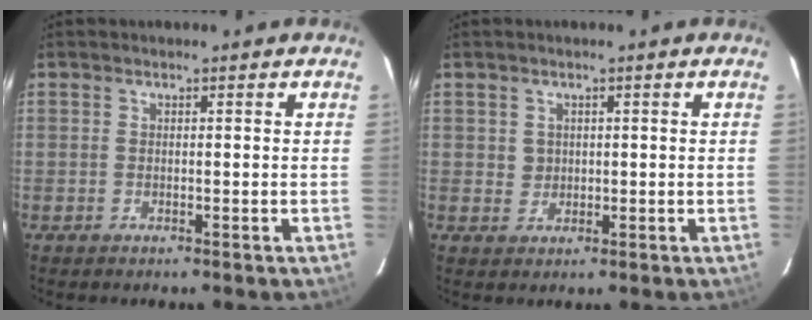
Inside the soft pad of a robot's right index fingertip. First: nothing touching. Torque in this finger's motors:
{"motor_torque": [0.14, -0.07, -0.01, 0.00]}